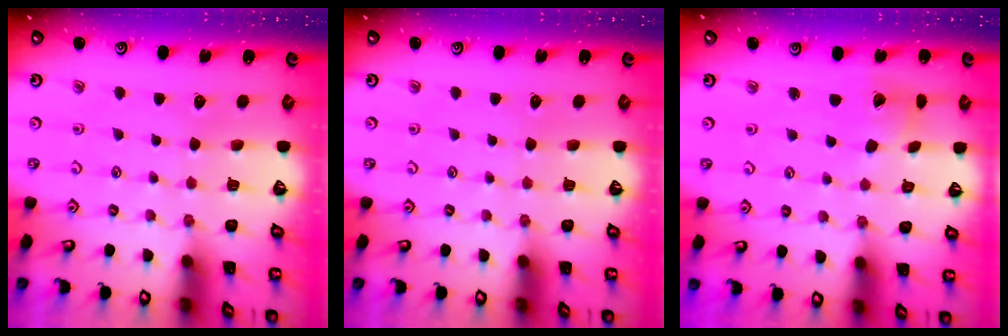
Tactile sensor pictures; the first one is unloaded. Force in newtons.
{"total": 0.0}
{"total": 6.4, "press": 6.4, "slide": 0.9}